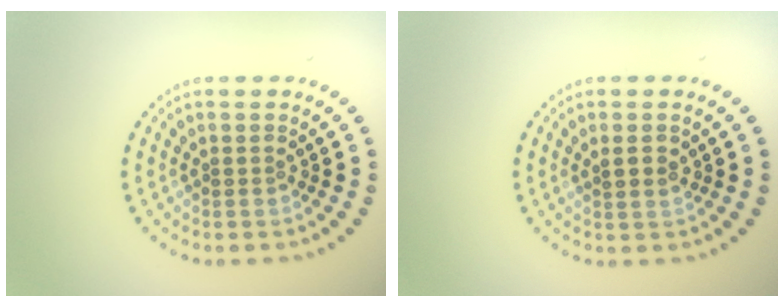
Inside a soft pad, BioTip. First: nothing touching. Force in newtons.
{"total": 1.0, "press": 0.9, "slide": 0.4}